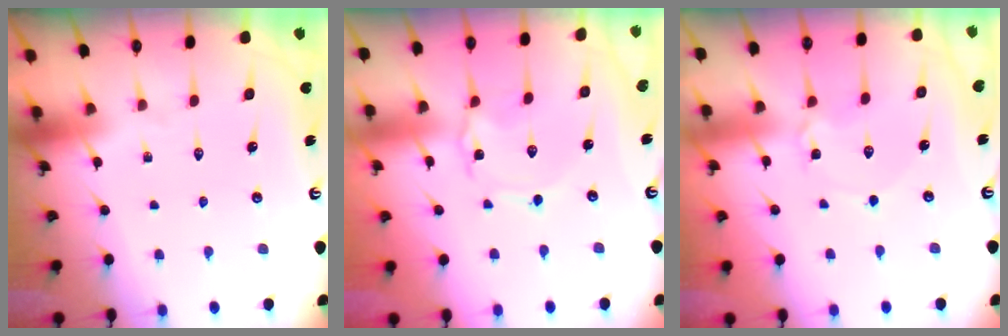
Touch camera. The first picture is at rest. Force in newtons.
{"total": 1.0, "press": 1.0, "slide": 0.1}
{"total": 2.3, "press": 2.3, "slide": 0.2}